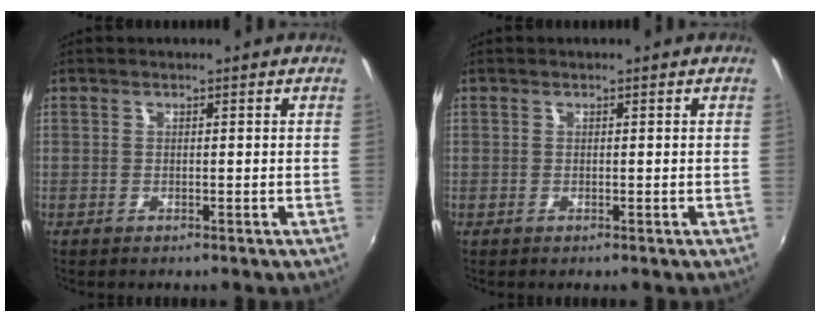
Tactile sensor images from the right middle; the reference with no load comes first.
{"total": 0.0}